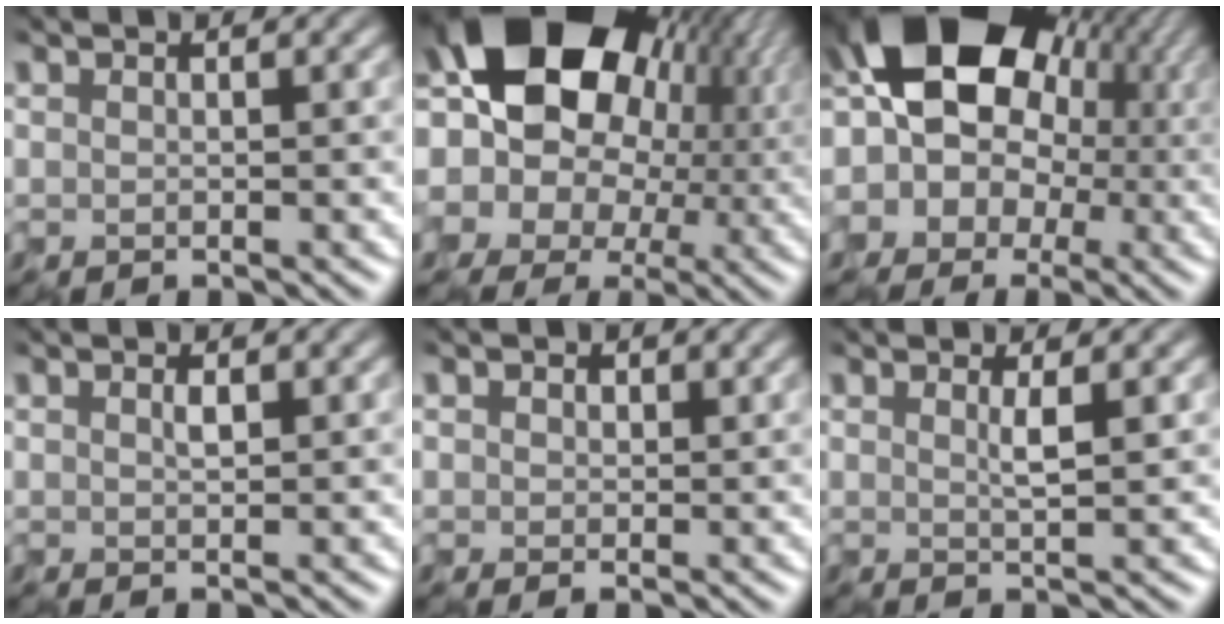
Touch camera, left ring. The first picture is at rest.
{"total": 22.7, "force": [6.9, 16.6, 13.8], "torque": [-0.219, 0.049, 0.075]}
{"total": 18.4, "force": [4.7, 14.7, 10.1], "torque": [-0.178, 0.058, 0.029]}
{"total": 0.6, "force": [-0.1, 0.0, 0.6], "torque": [-0.012, -0.001, 0.001]}
{"total": 1.4, "force": [0.4, 1.2, 0.8], "torque": [-0.016, 0.001, -0.001]}
{"total": 1.1, "force": [0.1, -0.4, 1.1], "torque": [-0.018, -0.006, 0.001]}